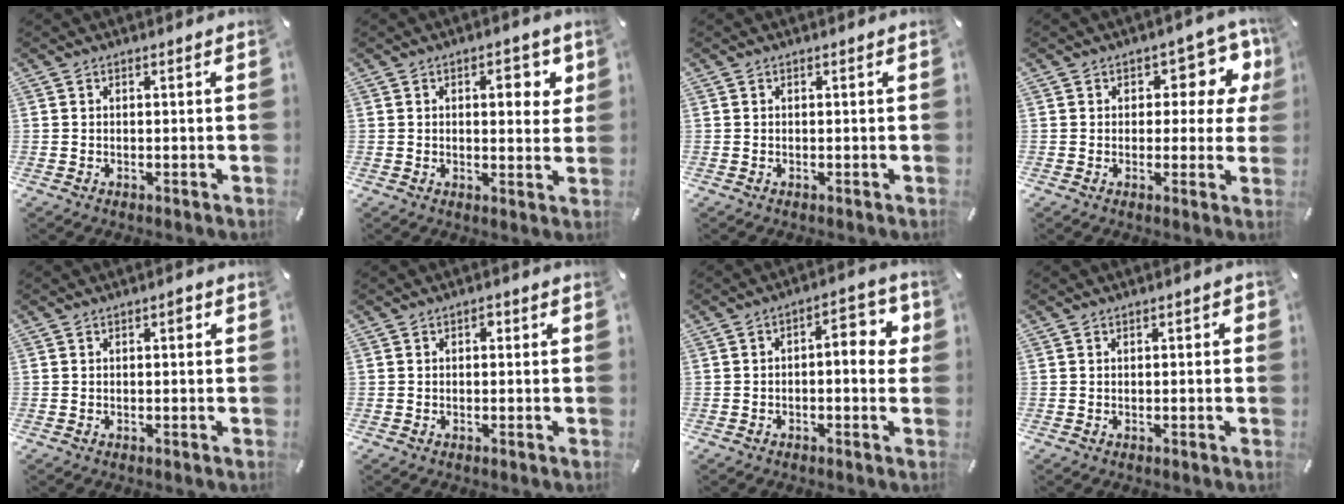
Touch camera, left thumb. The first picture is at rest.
{"total": 6.1, "force": [2.2, 3.1, 4.8], "torque": [-0.052, -0.009, 0.026]}
{"total": 0.0}
{"total": 8.8, "force": [3.6, 5.2, 6.1], "torque": [-0.062, -0.026, 0.054]}
{"total": 1.6, "force": [0.2, 0.8, 1.4], "torque": [-0.020, 0.005, -0.002]}
{"total": 1.0, "force": [0.0, 0.7, 0.6], "torque": [-0.013, 0.008, -0.002]}
{"total": 7.5, "force": [0.2, 3.5, 6.6], "torque": [-0.085, -0.002, -0.007]}
{"total": 0.8, "force": [-0.2, 0.3, 0.7], "torque": [-0.011, 0.002, -0.005]}